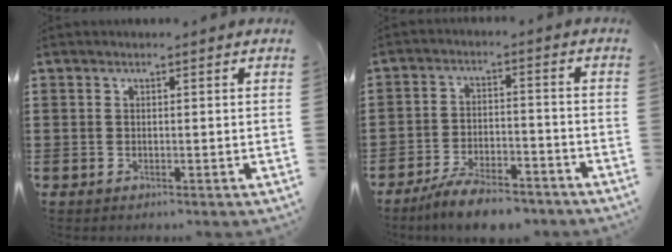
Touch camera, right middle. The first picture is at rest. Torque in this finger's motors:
{"motor_torque": [1.20, -0.94, 0.23, 0.13]}